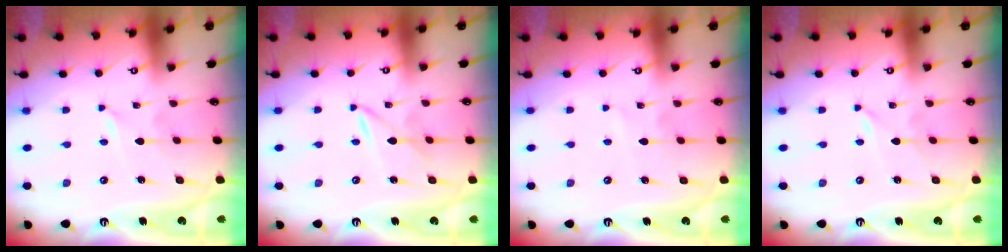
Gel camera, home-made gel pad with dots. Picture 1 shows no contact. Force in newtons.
{"total": 2.1, "press": 2.1, "slide": 0.3}
{"total": 2.4, "press": 2.4, "slide": 0.3}
{"total": 0.0}